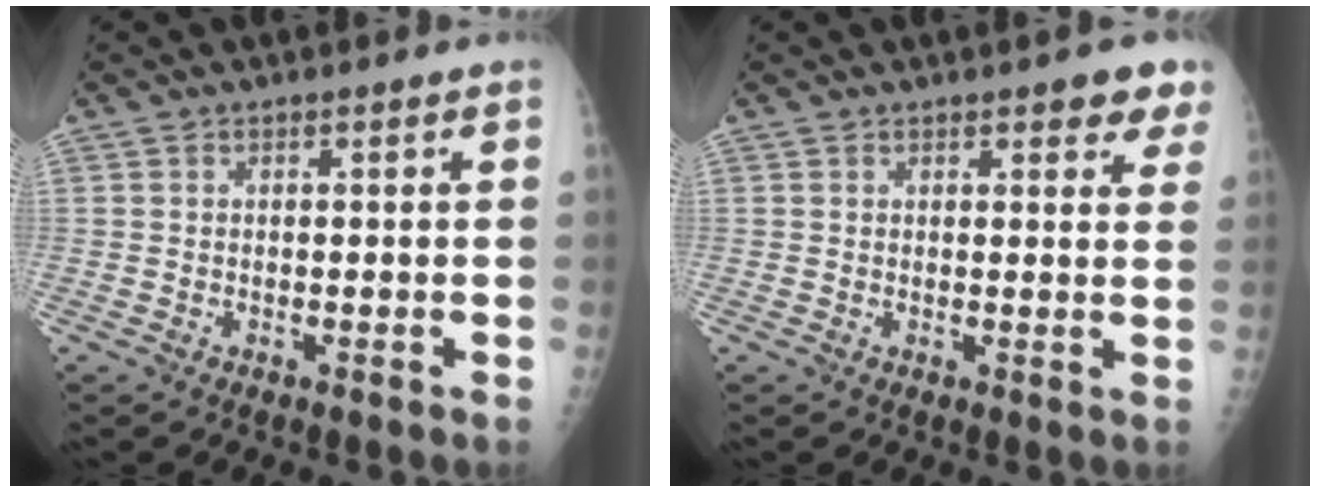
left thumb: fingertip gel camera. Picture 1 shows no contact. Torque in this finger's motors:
{"motor_torque": [-0.03, 0.15, 0.14, 0.08, 0.01]}